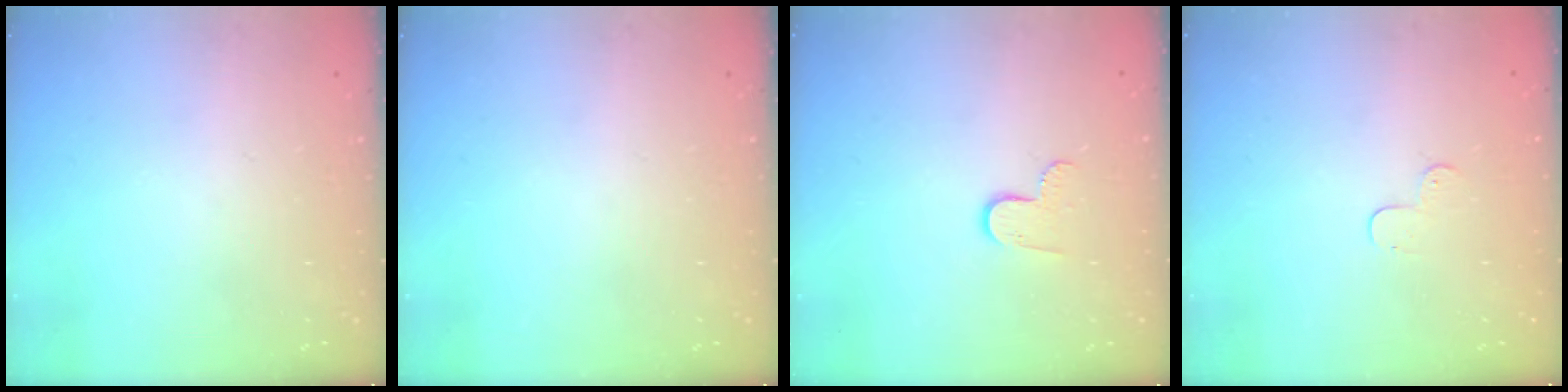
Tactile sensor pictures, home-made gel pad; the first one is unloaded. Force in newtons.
{"total": 0.0}
{"total": 5.7, "press": 5.7, "slide": 0.5}
{"total": 3.3, "press": 3.3, "slide": 0.4}